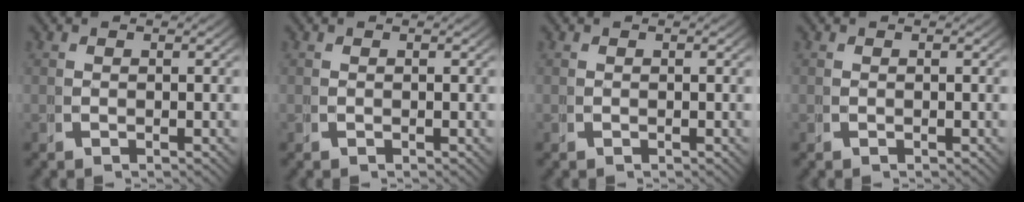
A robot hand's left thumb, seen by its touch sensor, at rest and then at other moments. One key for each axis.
{"total": 0.0}
{"total": 0.0}
{"total": 0.0}